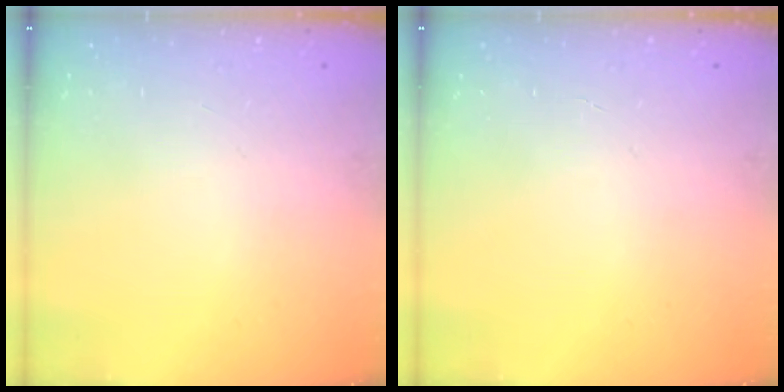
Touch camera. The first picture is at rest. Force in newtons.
{"total": 0.0}